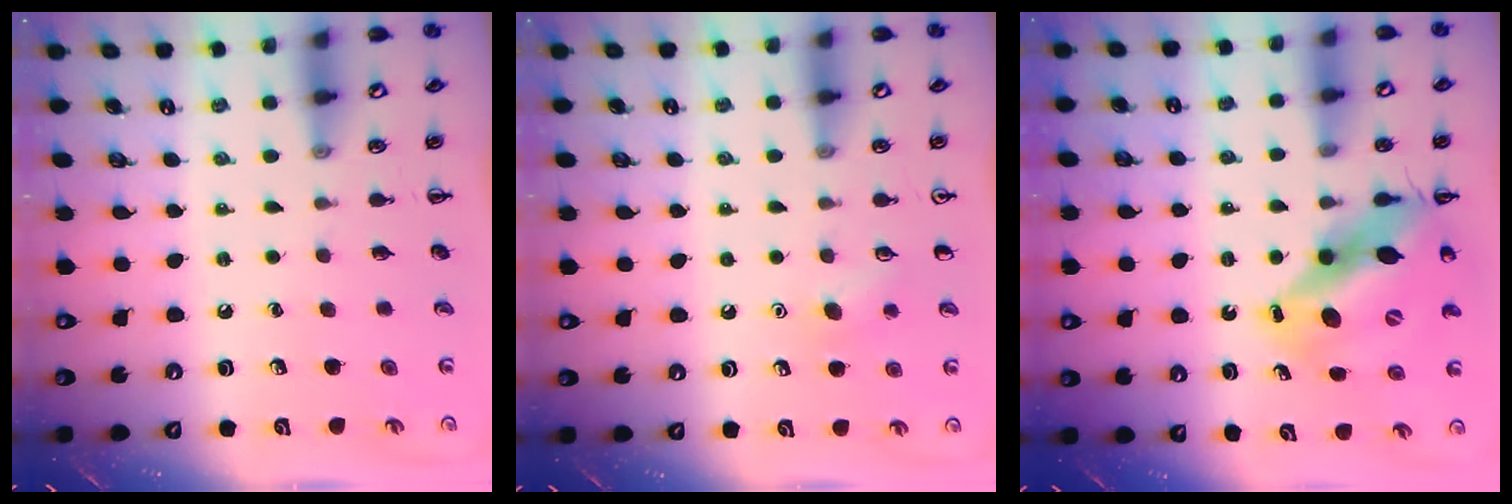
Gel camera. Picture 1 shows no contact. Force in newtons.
{"total": 5.2, "press": 5.0, "slide": 1.4}
{"total": 14.0, "press": 13.5, "slide": 3.5}